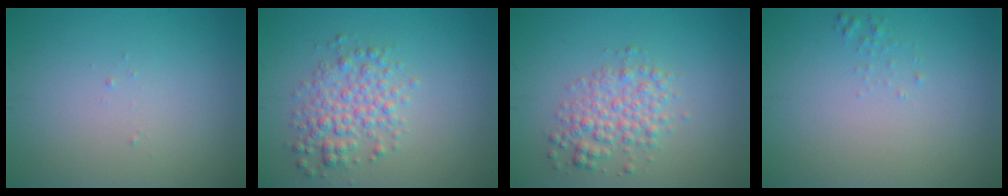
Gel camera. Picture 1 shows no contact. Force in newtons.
{"total": 3.5, "press": 3.5, "slide": 0.1}
{"total": 3.2, "press": 3.2, "slide": 0.0}
{"total": 0.5, "press": 0.5, "slide": 0.0}